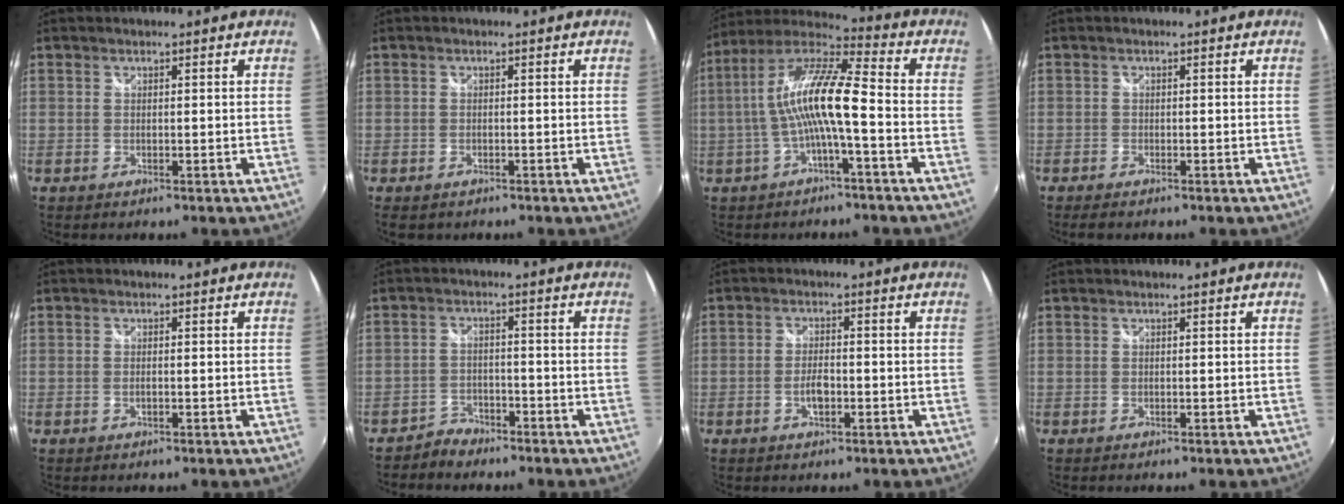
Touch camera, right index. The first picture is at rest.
{"total": 2.2, "force": [-1.2, 1.4, 1.1], "torque": [-0.024, -0.007, -0.018]}
{"total": 11.5, "force": [-2.3, 1.6, 11.2], "torque": [-0.225, 0.015, -0.039]}
{"total": 2.0, "force": [-1.6, 0.6, 0.9], "torque": [-0.022, -0.007, -0.029]}
{"total": 0.7, "force": [-0.2, 0.3, 0.6], "torque": [-0.014, -0.001, -0.004]}
{"total": 3.8, "force": [-3.3, 1.8, 0.3], "torque": [-0.018, 0.008, -0.062]}
{"total": 3.6, "force": [-1.3, 1.7, 2.9], "torque": [-0.058, 0.000, -0.024]}
{"total": 0.0}